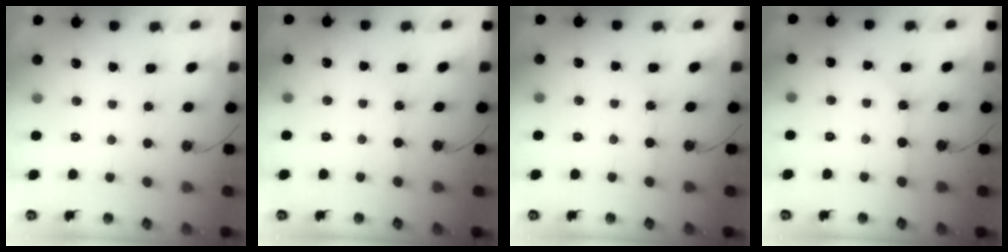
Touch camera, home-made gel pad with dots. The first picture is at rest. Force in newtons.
{"total": 1.9, "press": 1.9, "slide": 0.4}
{"total": 3.4, "press": 3.3, "slide": 0.6}
{"total": 1.7, "press": 1.7, "slide": 0.3}